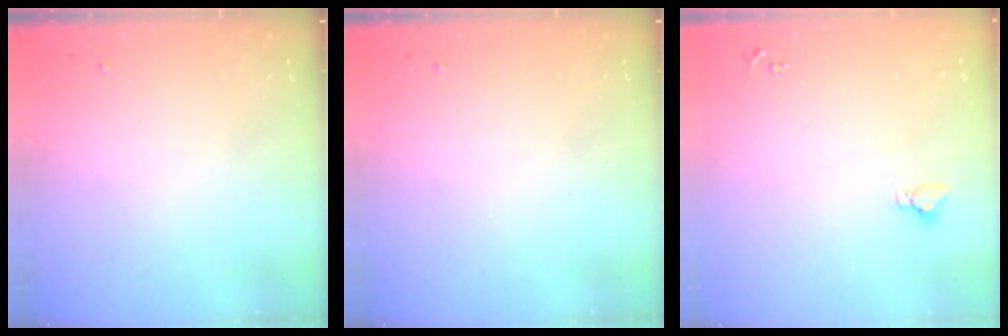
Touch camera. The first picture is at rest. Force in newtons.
{"total": 0.0}
{"total": 2.9, "press": 2.9, "slide": 0.1}